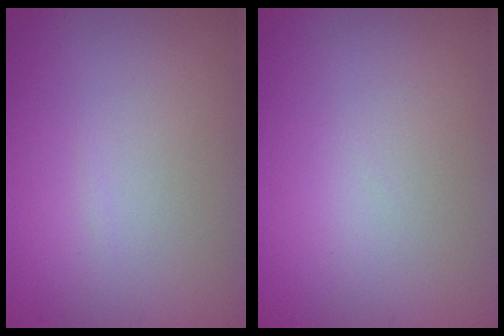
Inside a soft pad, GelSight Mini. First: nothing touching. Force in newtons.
{"total": 0.0}